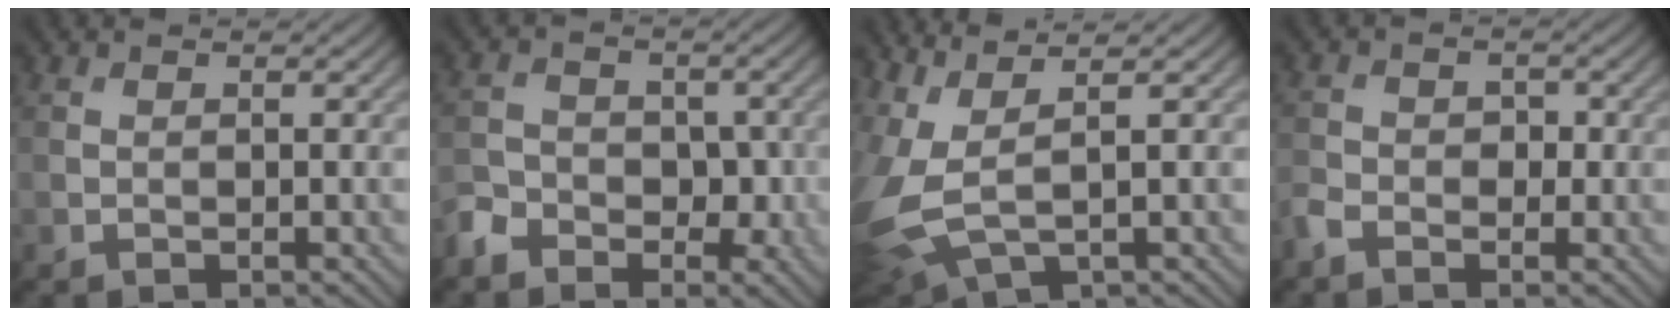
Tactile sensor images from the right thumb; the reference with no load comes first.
{"total": 4.7, "force": [-2.7, 3.3, 2.0], "torque": [-0.037, -0.002, -0.057]}
{"total": 8.3, "force": [1.1, 3.4, 7.5], "torque": [-0.214, -0.006, 0.030]}
{"total": 2.8, "force": [-1.6, 1.8, 1.5], "torque": [-0.032, 0.002, -0.038]}